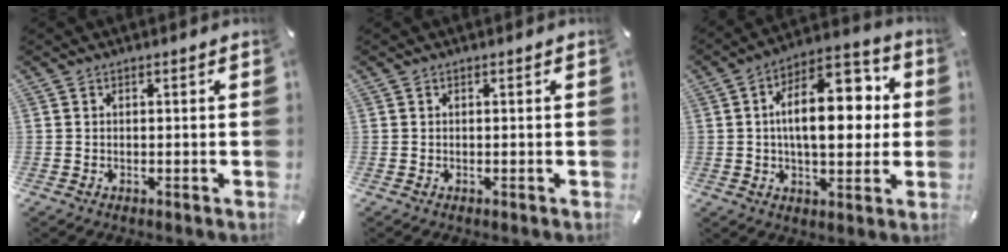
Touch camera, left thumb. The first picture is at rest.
{"total": 0.0}
{"total": 16.7, "force": [2.1, 8.9, 14.0], "torque": [-0.213, -0.005, 0.030]}